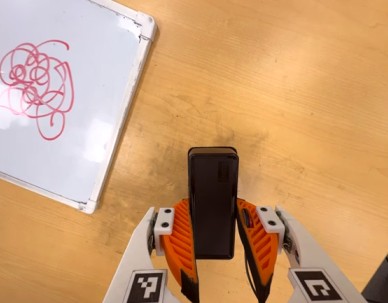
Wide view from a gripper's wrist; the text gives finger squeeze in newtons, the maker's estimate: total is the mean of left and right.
{"total": 4.0, "left": 2.7, "right": 5.3}